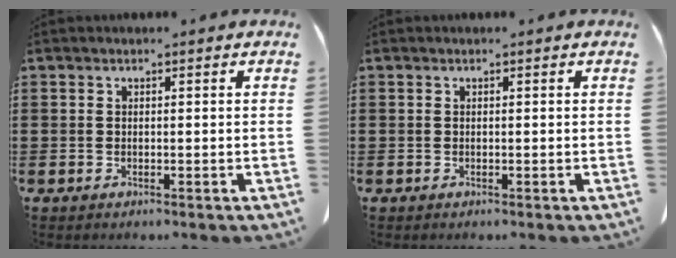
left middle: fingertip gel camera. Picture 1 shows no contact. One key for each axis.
{"total": 0.0}